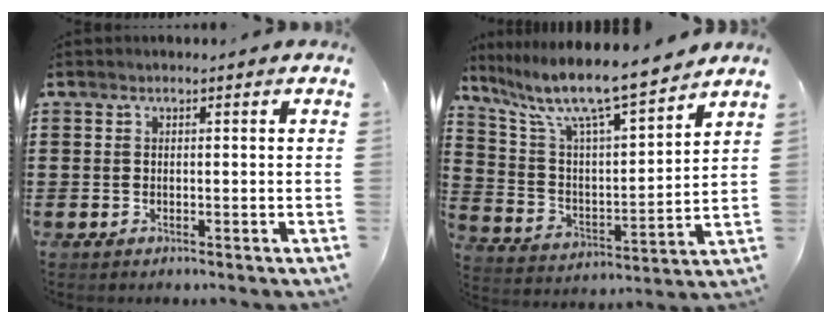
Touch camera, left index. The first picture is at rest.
{"total": 9.4, "force": [7.9, 0.6, 4.9], "torque": [-0.130, -0.058, 0.129]}